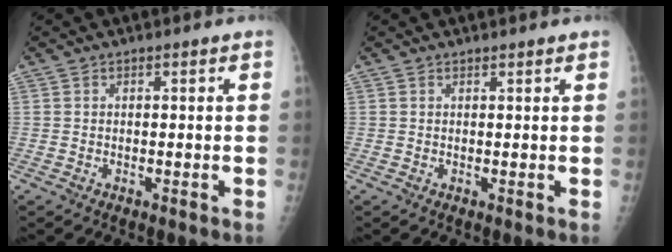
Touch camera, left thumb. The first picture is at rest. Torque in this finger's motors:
{"motor_torque": [-0.19, -0.03, -0.08, -0.03, 0.01]}